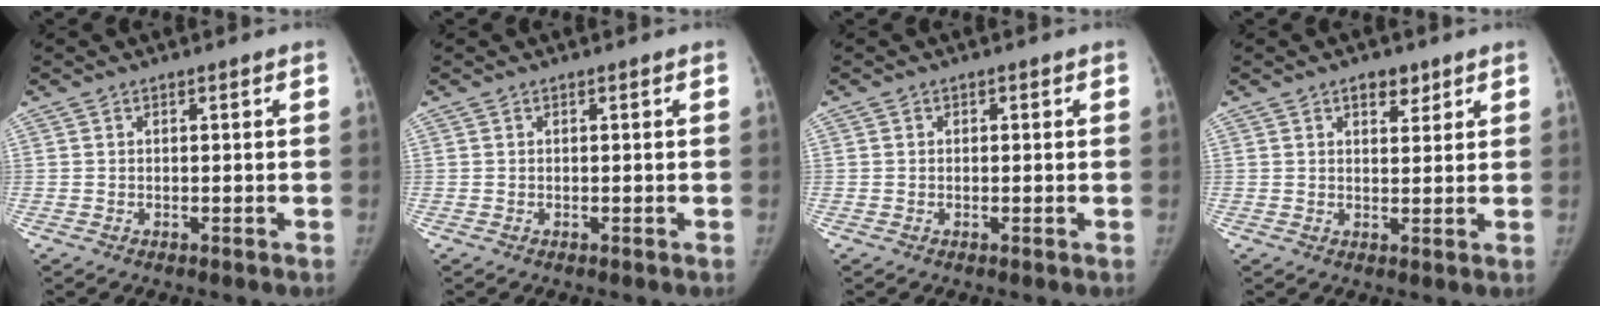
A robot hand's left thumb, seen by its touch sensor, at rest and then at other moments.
{"total": 0.0}
{"total": 0.6, "force": [0.1, 0.6, 0.0], "torque": [0.006, 0.003, -0.002]}
{"total": 3.9, "force": [2.4, 2.2, 2.0], "torque": [-0.005, -0.011, 0.036]}